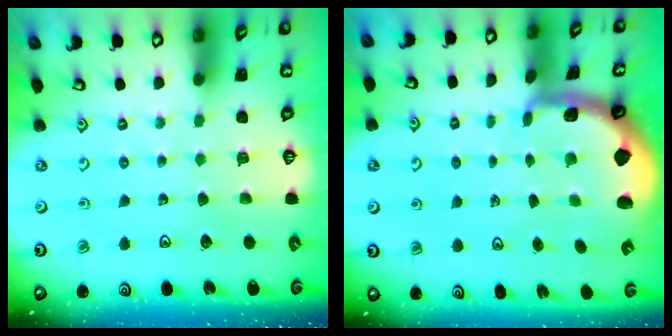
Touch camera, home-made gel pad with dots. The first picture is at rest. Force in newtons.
{"total": 1.7, "press": 1.7, "slide": 0.3}